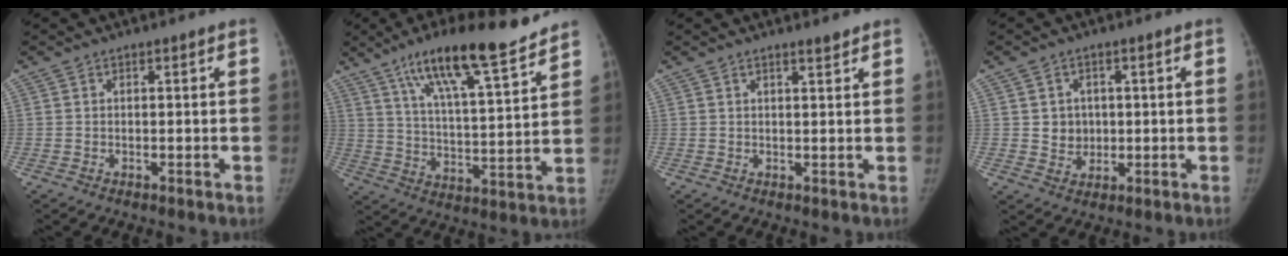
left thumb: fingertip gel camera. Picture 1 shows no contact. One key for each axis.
{"total": 19.0, "fx": 13.8, "fy": 3.2, "fz": 12.6, "tx": -0.180, "ty": -0.059, "tz": 0.230}
{"total": 1.5, "fx": 1.3, "fy": 0.2, "fz": 0.8, "tx": -0.006, "ty": -0.010, "tz": 0.021}
{"total": 4.4, "fx": 0.5, "fy": 4.0, "fz": 1.6, "tx": -0.004, "ty": -0.001, "tz": 0.013}